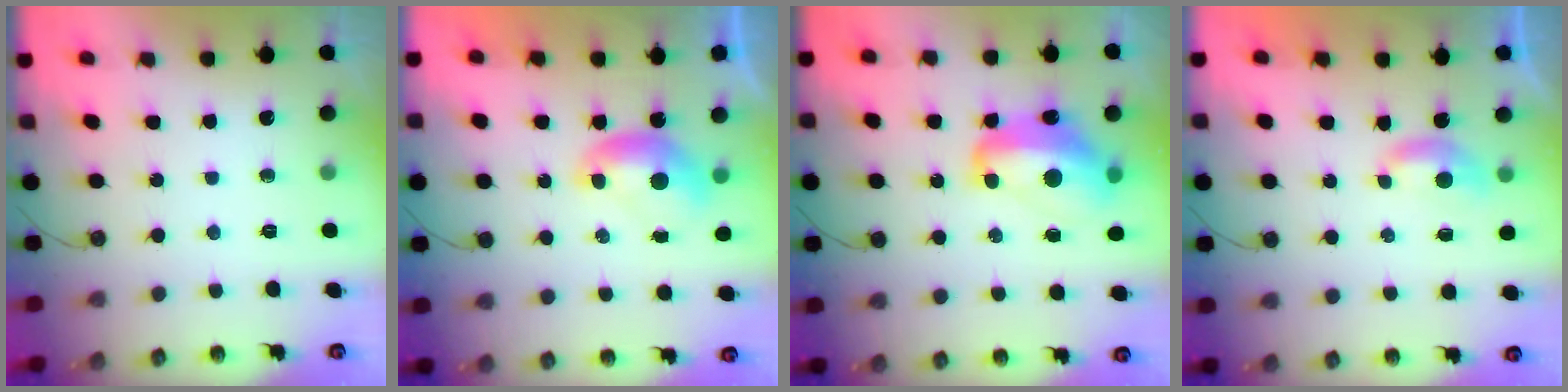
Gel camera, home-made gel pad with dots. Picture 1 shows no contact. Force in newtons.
{"total": 0.0}
{"total": 9.8, "press": 9.7, "slide": 1.0}
{"total": 3.0, "press": 2.9, "slide": 0.4}